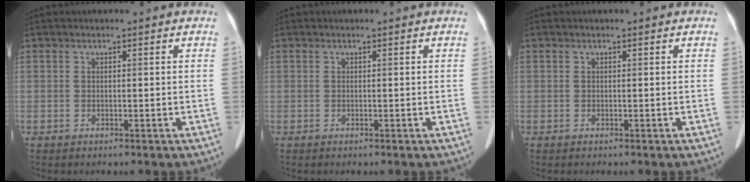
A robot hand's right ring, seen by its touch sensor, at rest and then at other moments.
{"total": 0.0}
{"total": 0.0}